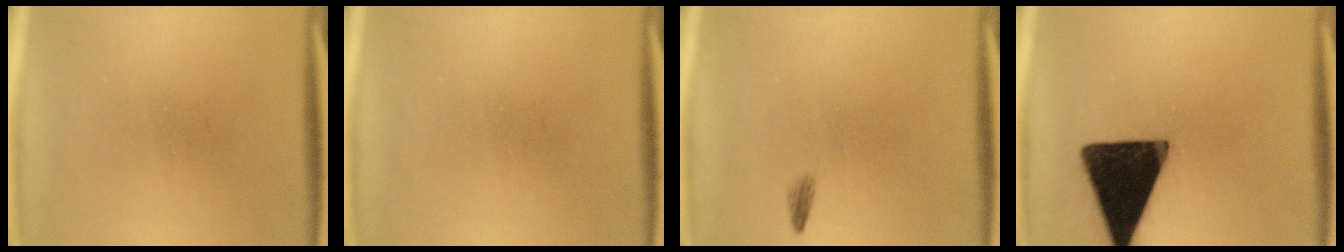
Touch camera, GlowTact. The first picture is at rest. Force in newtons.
{"total": 0.0}
{"total": 0.7}
{"total": 19.2}